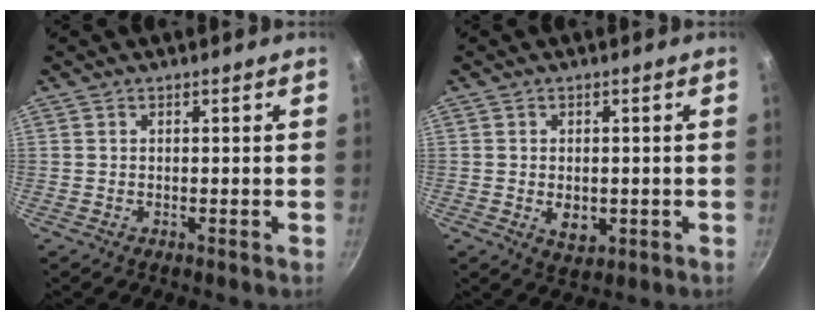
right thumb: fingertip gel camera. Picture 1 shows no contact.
{"total": 4.3, "force": [-0.7, 3.0, 3.0], "torque": [-0.038, -0.006, -0.003]}